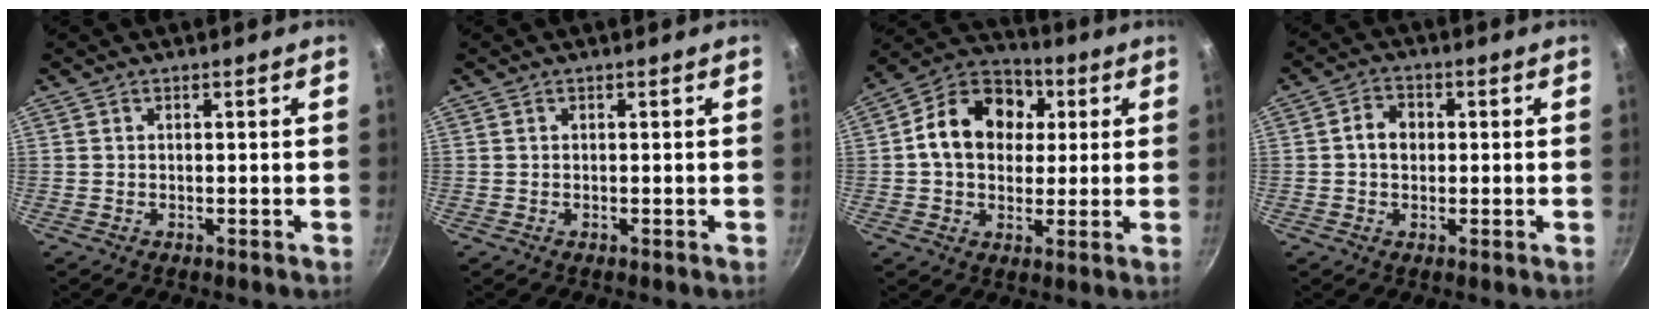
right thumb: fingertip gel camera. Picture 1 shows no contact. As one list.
[{"total": 0.0}, {"total": 15.2, "force": [2.8, 11.8, 9.2], "torque": [-0.129, 0.021, 0.028]}, {"total": 4.5, "force": [0.2, 3.6, 2.7], "torque": [-0.027, 0.011, -0.003]}]